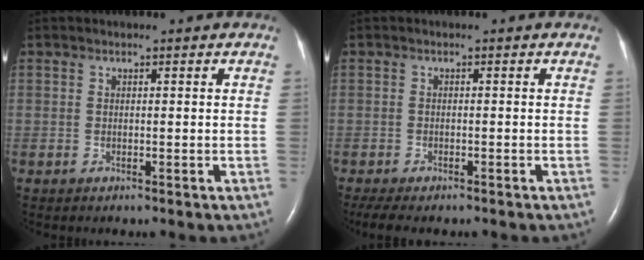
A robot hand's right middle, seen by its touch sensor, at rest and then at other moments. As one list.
[{"total": 6.5, "force": [-5.3, 1.8, 3.4], "torque": [-0.056, -0.010, -0.077]}]